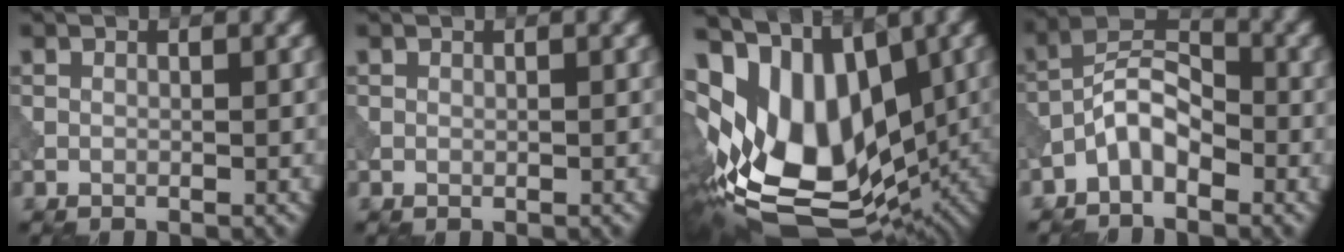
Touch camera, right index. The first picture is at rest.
{"total": 0.0}
{"total": 14.9, "force": [0.1, 9.2, 11.7], "torque": [-0.205, -0.008, 0.018]}
{"total": 4.2, "force": [-2.4, 2.0, 2.9], "torque": [-0.052, 0.019, -0.054]}